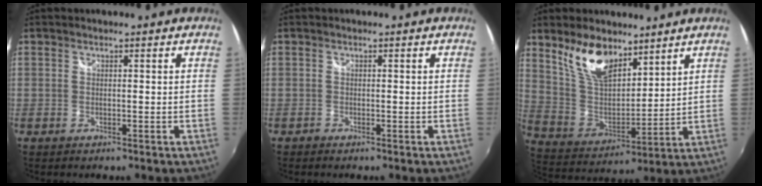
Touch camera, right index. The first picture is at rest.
{"total": 0.6, "force": [-0.3, -0.5, -0.1], "torque": [0.002, -0.001, -0.010]}
{"total": 13.3, "force": [8.9, 6.2, 7.6], "torque": [-0.149, 0.003, 0.179]}